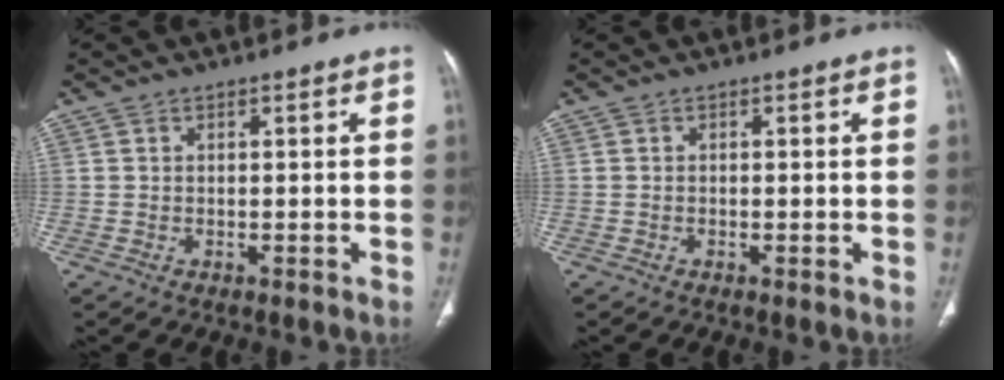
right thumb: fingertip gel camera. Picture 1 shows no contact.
{"total": 0.0}